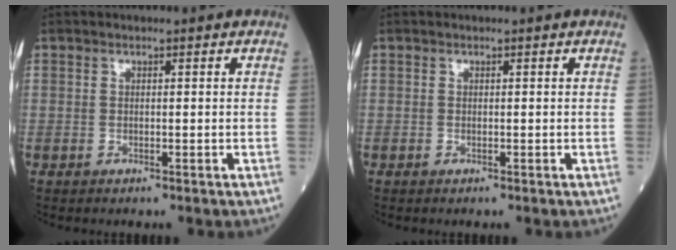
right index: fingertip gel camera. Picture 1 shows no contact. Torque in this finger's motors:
{"motor_torque": [0.00, 0.00, 0.00, 0.00]}